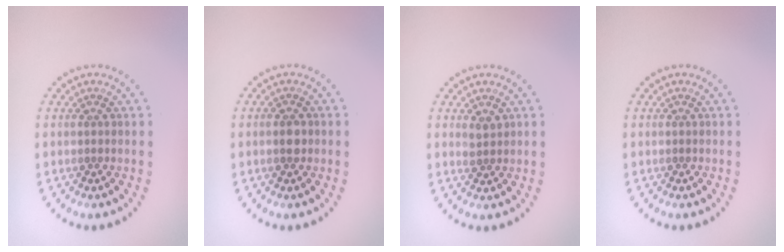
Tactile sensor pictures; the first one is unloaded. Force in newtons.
{"total": 1.3, "press": 1.3, "slide": 0.3}
{"total": 1.1, "press": 0.9, "slide": 0.5}
{"total": 0.0}